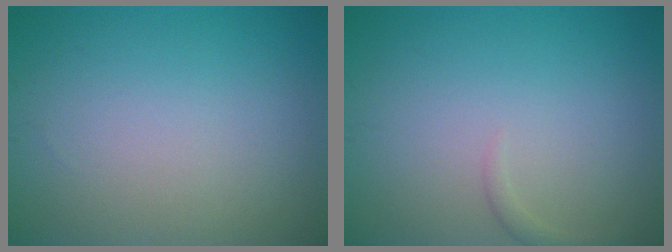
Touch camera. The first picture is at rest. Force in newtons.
{"total": 0.8, "press": 0.8, "slide": 0.1}